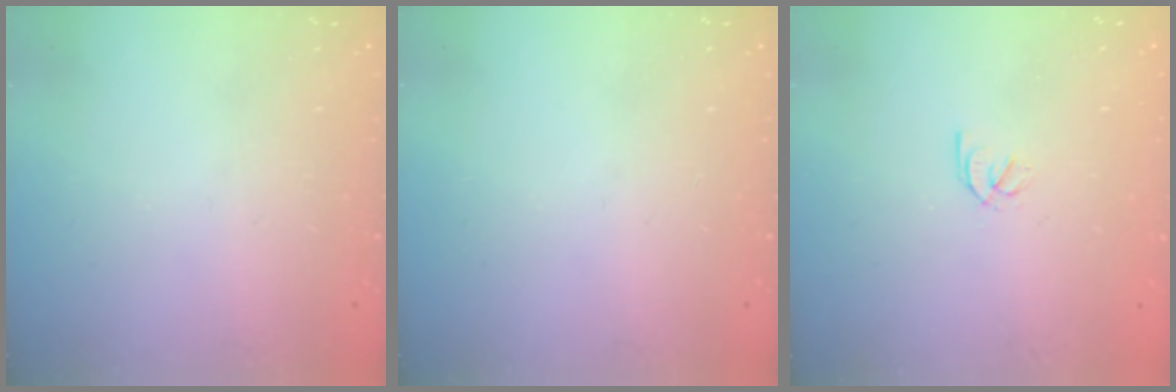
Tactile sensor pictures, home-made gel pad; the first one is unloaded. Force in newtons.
{"total": 0.0}
{"total": 2.0, "press": 2.0, "slide": 0.3}